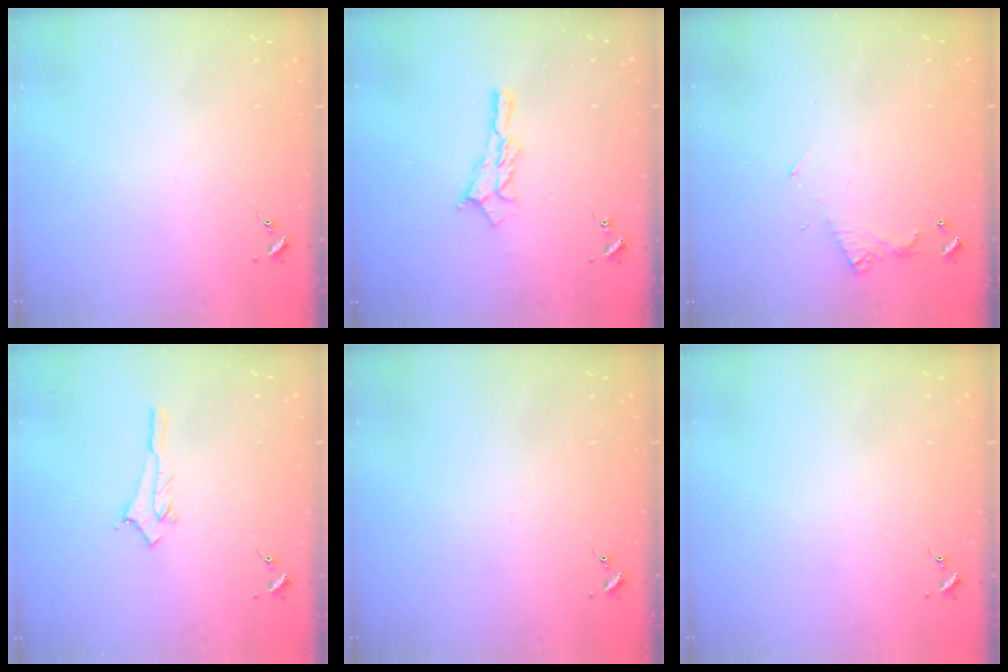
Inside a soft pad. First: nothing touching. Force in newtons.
{"total": 11.2, "press": 11.1, "slide": 0.7}
{"total": 4.9, "press": 4.9, "slide": 0.5}
{"total": 3.0, "press": 2.9, "slide": 0.3}
{"total": 0.0}
{"total": 0.0}